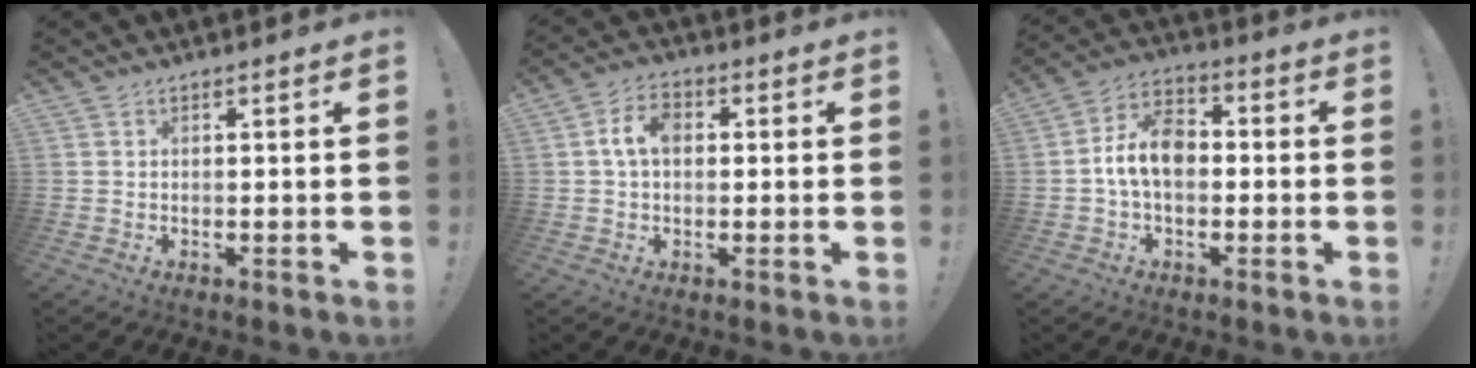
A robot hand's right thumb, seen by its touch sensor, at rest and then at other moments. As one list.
[{"total": 7.2, "force": [0.9, 4.8, 5.2], "torque": [-0.099, 0.014, 0.014]}, {"total": 11.1, "force": [-1.1, 7.2, 8.4], "torque": [-0.161, 0.013, -0.019]}]